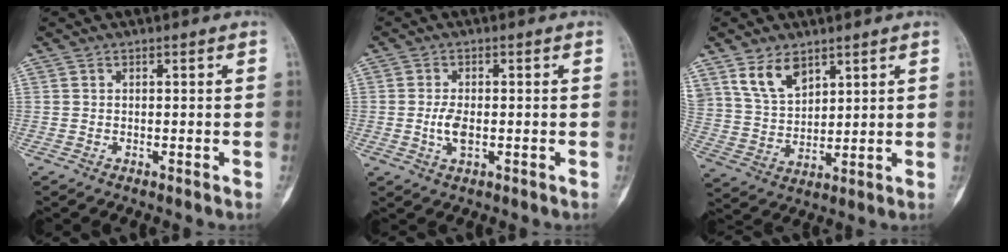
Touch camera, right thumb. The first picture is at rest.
{"total": 3.9, "force": [-0.8, 2.2, 3.1], "torque": [-0.057, 0.002, -0.016]}
{"total": 8.4, "force": [5.1, 5.0, 4.3], "torque": [-0.060, -0.026, 0.111]}